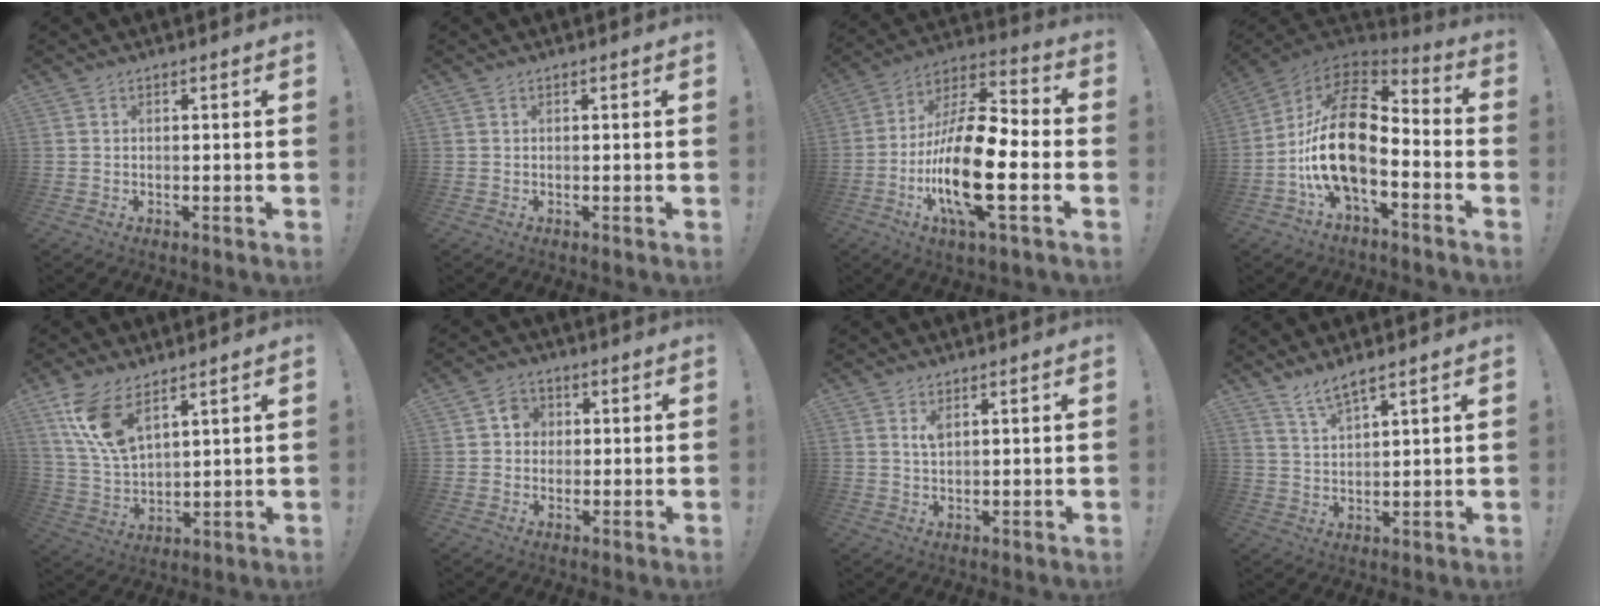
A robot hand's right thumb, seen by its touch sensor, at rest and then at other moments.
{"total": 0.0}
{"total": 22.3, "force": [-5.6, 7.5, 20.3], "torque": [-0.398, 0.023, -0.093]}
{"total": 20.2, "force": [-3.6, 10.6, 16.9], "torque": [-0.326, 0.020, -0.060]}
{"total": 12.3, "force": [7.8, 5.3, 7.8], "torque": [-0.159, -0.033, 0.147]}
{"total": 5.0, "force": [0.6, 4.6, 1.9], "torque": [-0.036, 0.011, 0.013]}
{"total": 2.4, "force": [1.4, 0.9, 1.8], "torque": [-0.025, -0.005, 0.022]}
{"total": 5.6, "force": [4.7, 0.8, 2.9], "torque": [-0.065, -0.021, 0.086]}